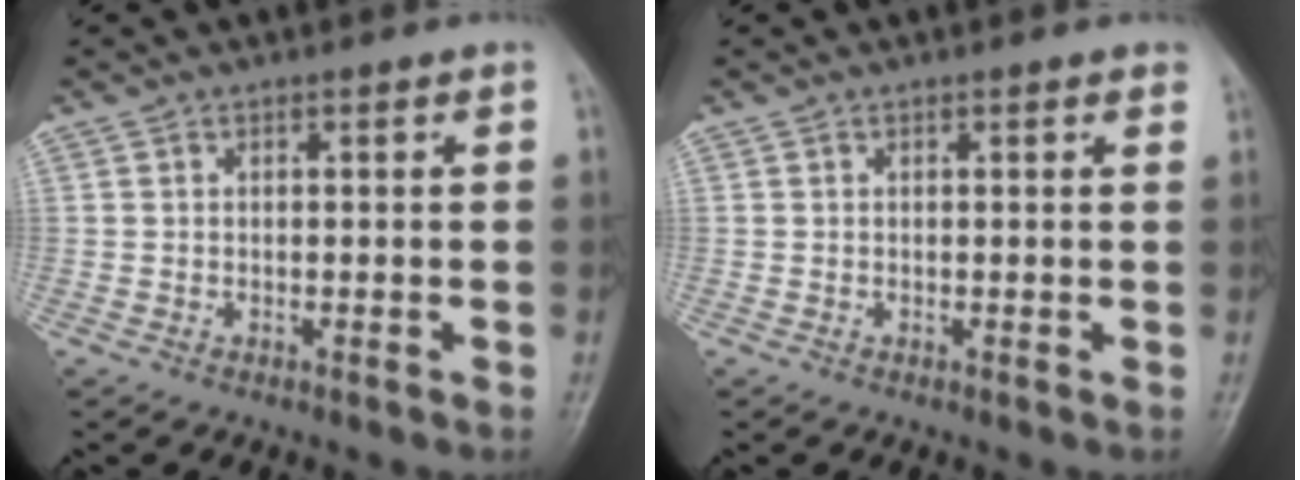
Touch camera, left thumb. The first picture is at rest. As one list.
[{"total": 1.2, "force": [0.9, 0.3, 0.8], "torque": [-0.006, 0.002, 0.007]}]